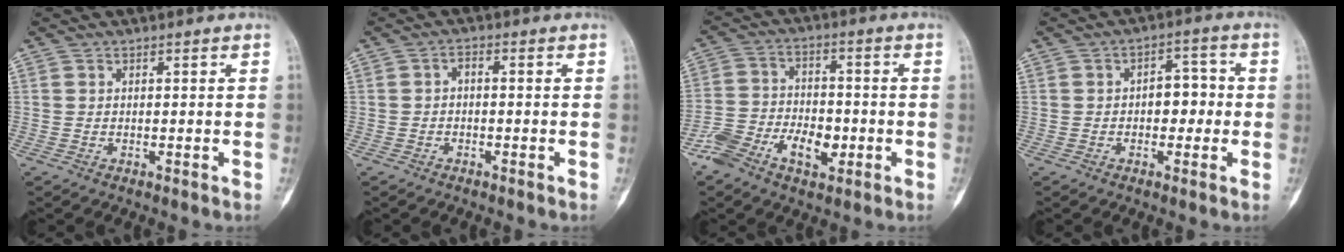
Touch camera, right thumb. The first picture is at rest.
{"total": 1.4, "force": [-0.4, 0.8, 1.1], "torque": [-0.016, 0.014, -0.011]}
{"total": 10.6, "force": [-4.7, 6.2, 7.2], "torque": [-0.128, 0.024, -0.087]}
{"total": 5.8, "force": [-0.4, 3.8, 4.4], "torque": [-0.033, 0.022, -0.013]}